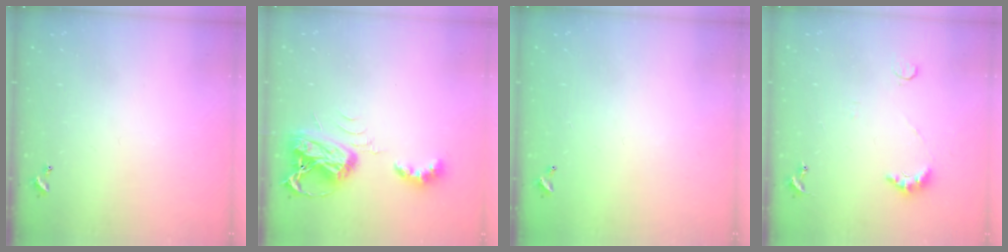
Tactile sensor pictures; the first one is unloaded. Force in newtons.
{"total": 7.9, "press": 7.9, "slide": 0.8}
{"total": 3.0, "press": 3.0, "slide": 0.1}
{"total": 3.8, "press": 3.8, "slide": 0.7}